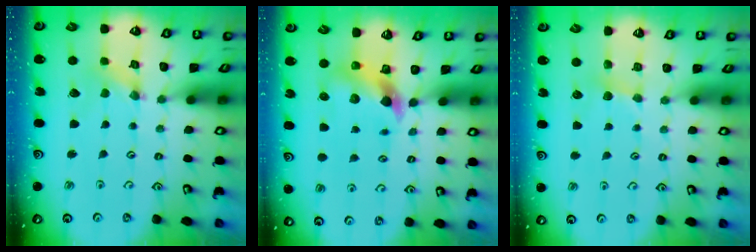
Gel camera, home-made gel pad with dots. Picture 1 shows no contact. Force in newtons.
{"total": 7.0, "press": 7.0, "slide": 0.7}
{"total": 3.9, "press": 3.8, "slide": 0.5}